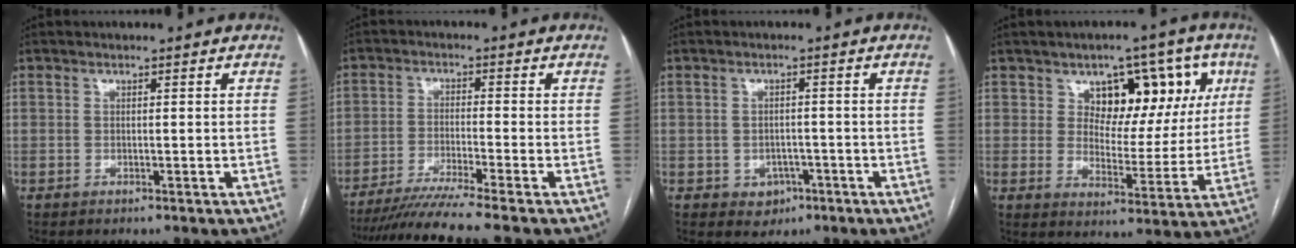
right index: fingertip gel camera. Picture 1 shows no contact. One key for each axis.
{"total": 9.2, "fx": -7.7, "fy": -2.2, "fz": 4.5, "tx": -0.062, "ty": -0.032, "tz": -0.130}
{"total": 3.4, "fx": -1.5, "fy": 2.8, "fz": 1.1, "tx": -0.007, "ty": 0.008, "tz": -0.012}
{"total": 11.6, "fx": 5.0, "fy": 7.2, "fz": 7.6, "tx": -0.081, "ty": 0.029, "tz": 0.076}